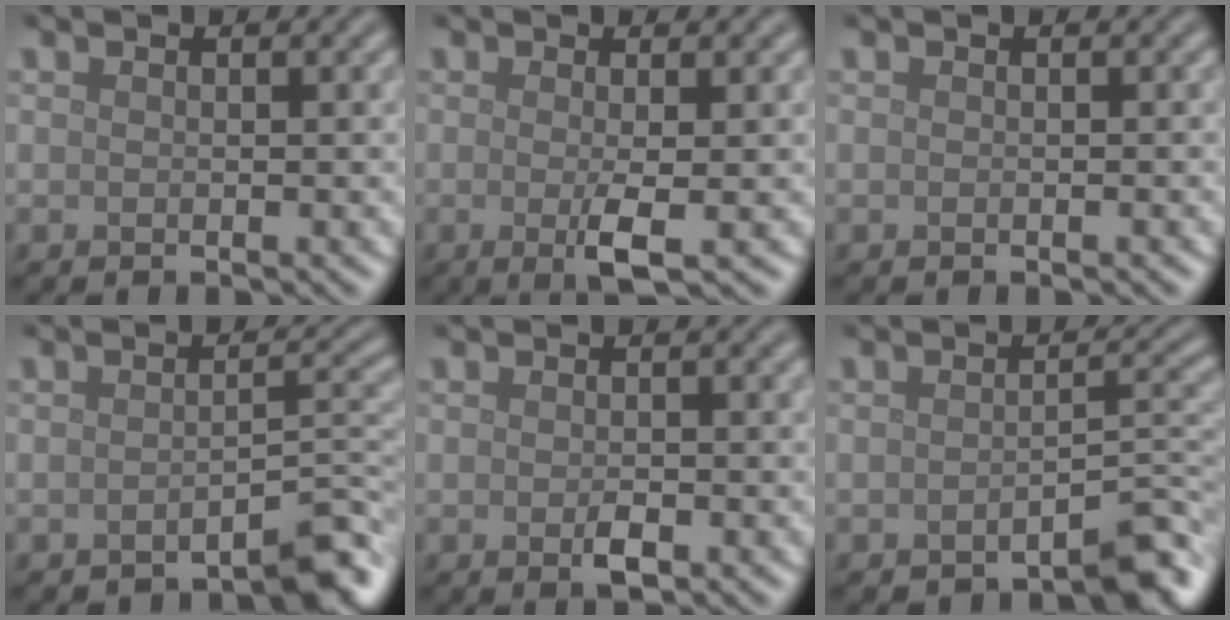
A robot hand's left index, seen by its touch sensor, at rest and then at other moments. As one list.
[{"total": 2.7, "force": [-0.4, 0.4, 2.7], "torque": [-0.050, -0.009, -0.007]}, {"total": 0.0}, {"total": 3.5, "force": [-2.8, 0.5, 2.0], "torque": [-0.023, 0.012, -0.043]}, {"total": 1.5, "force": [-0.6, 0.7, 1.3], "torque": [-0.023, -0.003, -0.010]}, {"total": 3.4, "force": [-2.7, 0.5, 2.0], "torque": [-0.021, 0.012, -0.043]}]